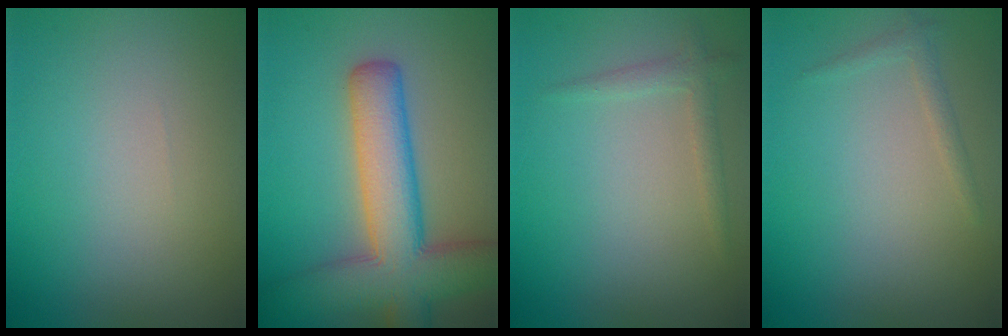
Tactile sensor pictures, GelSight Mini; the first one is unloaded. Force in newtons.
{"total": 9.3, "press": 9.3, "slide": 0.4}
{"total": 1.5, "press": 1.5, "slide": 0.1}
{"total": 1.0, "press": 1.0, "slide": 0.0}